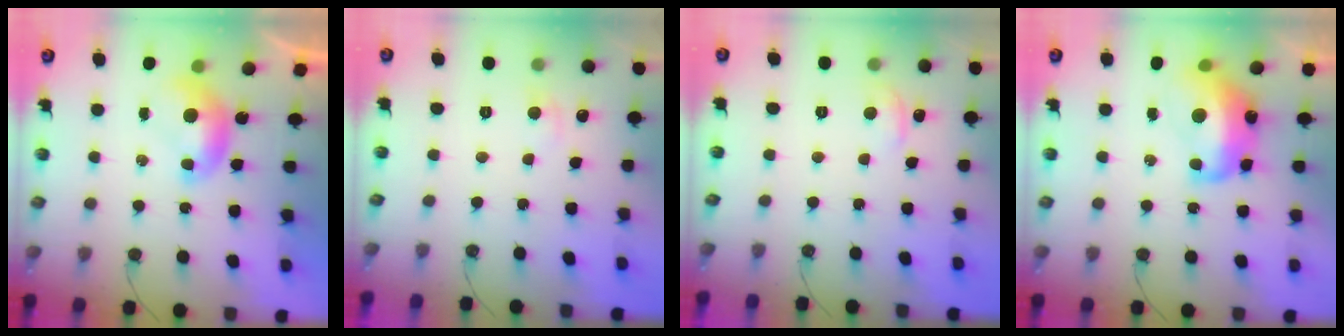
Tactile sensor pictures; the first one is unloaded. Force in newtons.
{"total": 0.9, "press": 0.4, "slide": 0.8}
{"total": 0.8, "press": 0.4, "slide": 0.7}
{"total": 7.9, "press": 7.8, "slide": 1.2}